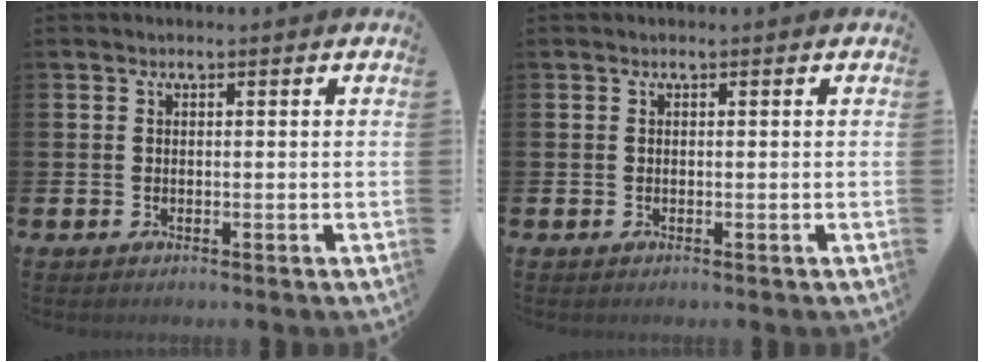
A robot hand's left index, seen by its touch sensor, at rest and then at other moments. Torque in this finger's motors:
{"motor_torque": [-0.03, 0.02, 0.03, 0.00]}